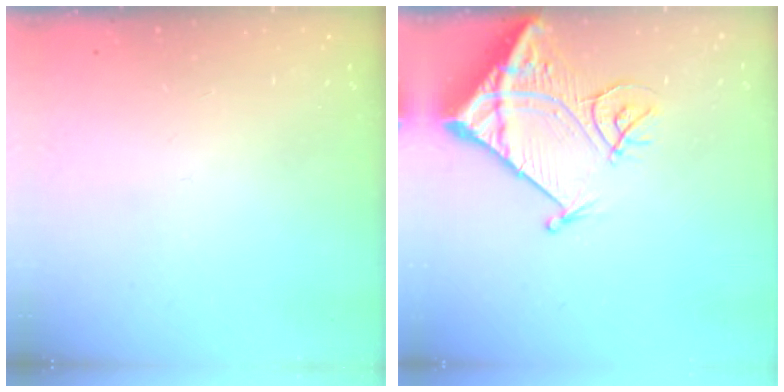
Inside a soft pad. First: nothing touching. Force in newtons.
{"total": 16.0, "press": 15.9, "slide": 1.8}